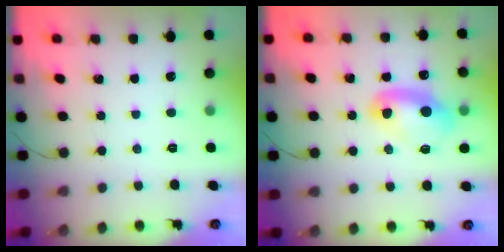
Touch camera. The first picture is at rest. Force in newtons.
{"total": 10.2, "press": 10.2, "slide": 0.6}